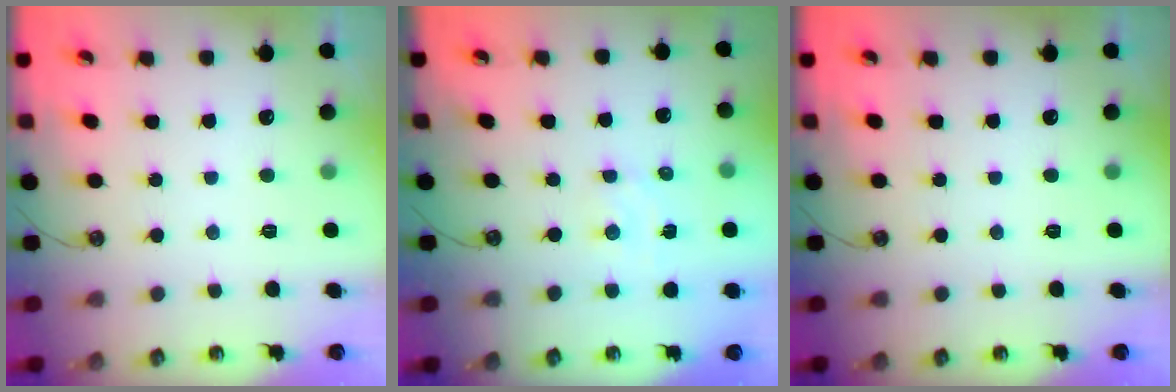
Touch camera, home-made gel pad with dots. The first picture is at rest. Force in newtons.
{"total": 2.6, "press": 2.6, "slide": 0.4}
{"total": 0.0}